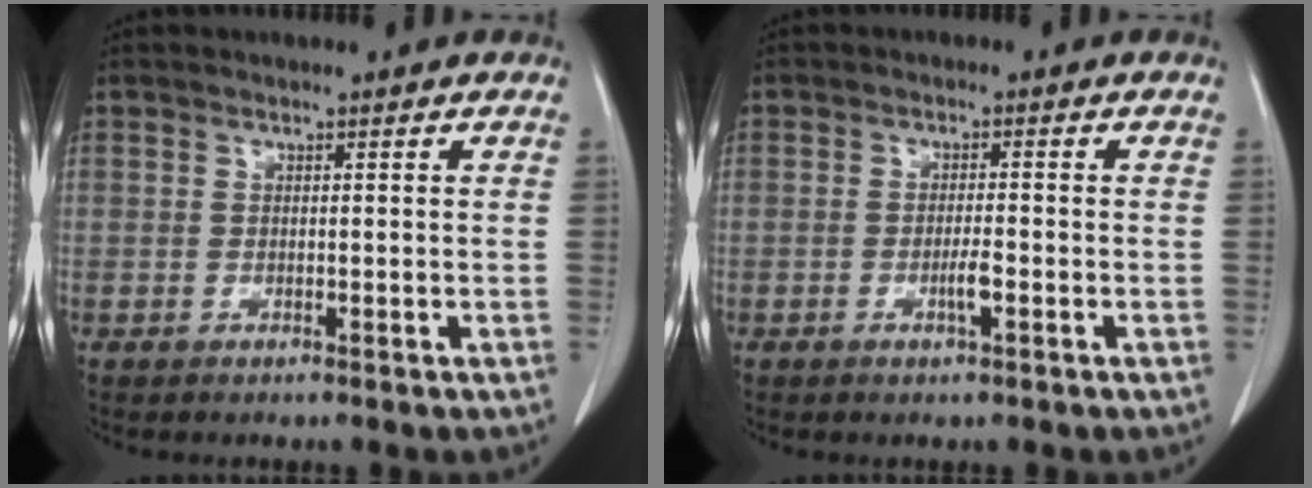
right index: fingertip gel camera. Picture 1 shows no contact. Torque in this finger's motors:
{"motor_torque": [0.53, -0.10, 0.25, 0.08]}